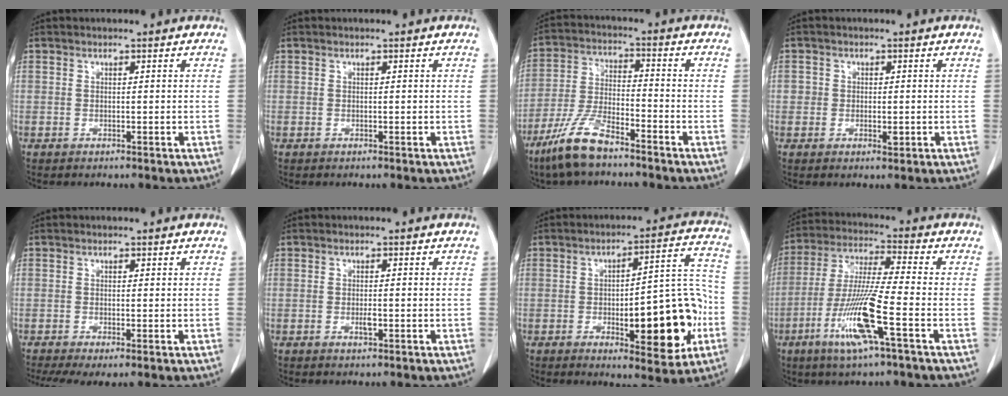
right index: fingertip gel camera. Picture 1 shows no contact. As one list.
[{"total": 0.0}, {"total": 9.6, "force": [-7.1, 2.4, 6.0], "torque": [-0.133, -0.014, -0.141]}, {"total": 2.3, "force": [-0.2, 1.9, 1.2], "torque": [-0.011, 0.003, -0.001]}, {"total": 4.8, "force": [-2.7, 1.6, 3.5], "torque": [-0.066, -0.016, -0.047]}, {"total": 1.3, "force": [-0.4, 0.4, 1.1], "torque": [-0.024, 0.000, -0.004]}, {"total": 16.2, "force": [-4.3, 4.5, 14.9], "torque": [-0.193, 0.025, -0.050]}, {"total": 12.7, "force": [-5.1, -0.2, 11.6], "torque": [-0.238, -0.018, -0.099]}]